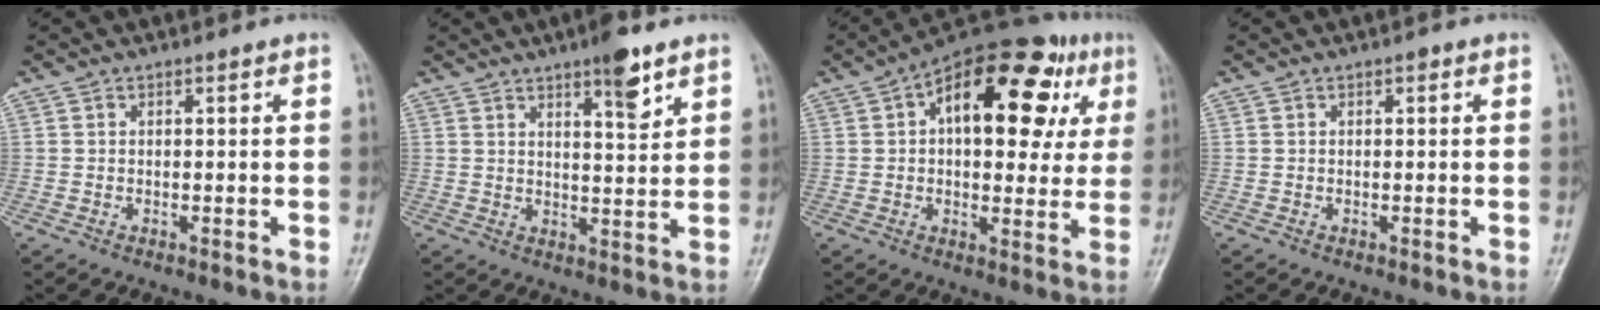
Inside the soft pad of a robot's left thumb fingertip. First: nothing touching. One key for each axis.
{"total": 6.8, "fx": 4.4, "fy": 1.6, "fz": 4.9, "tx": -0.063, "ty": -0.028, "tz": 0.064}
{"total": 21.9, "fx": 6.8, "fy": 11.8, "fz": 17.2, "tx": -0.194, "ty": 0.020, "tz": 0.086}
{"total": 0.6, "fx": 0.2, "fy": 0.4, "fz": 0.4, "tx": -0.001, "ty": 0.002, "tz": -0.001}